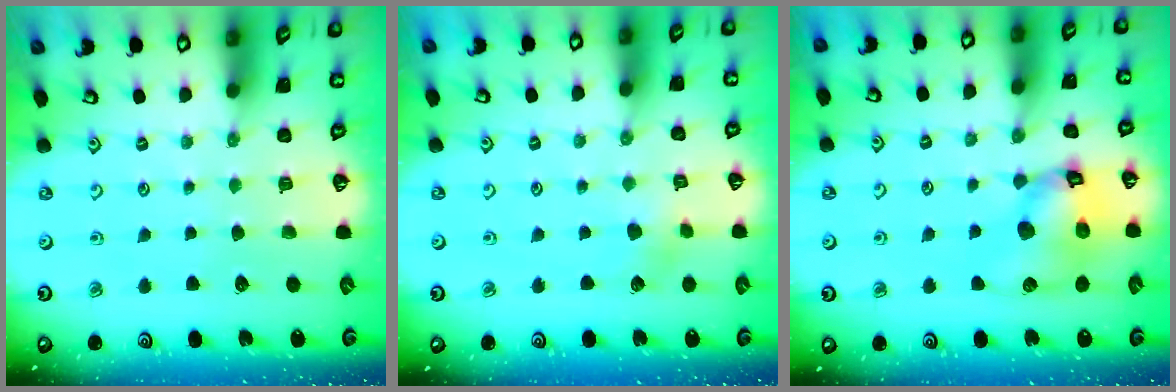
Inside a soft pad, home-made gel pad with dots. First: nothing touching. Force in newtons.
{"total": 2.9, "press": 2.9, "slide": 0.3}
{"total": 13.5, "press": 13.3, "slide": 1.7}